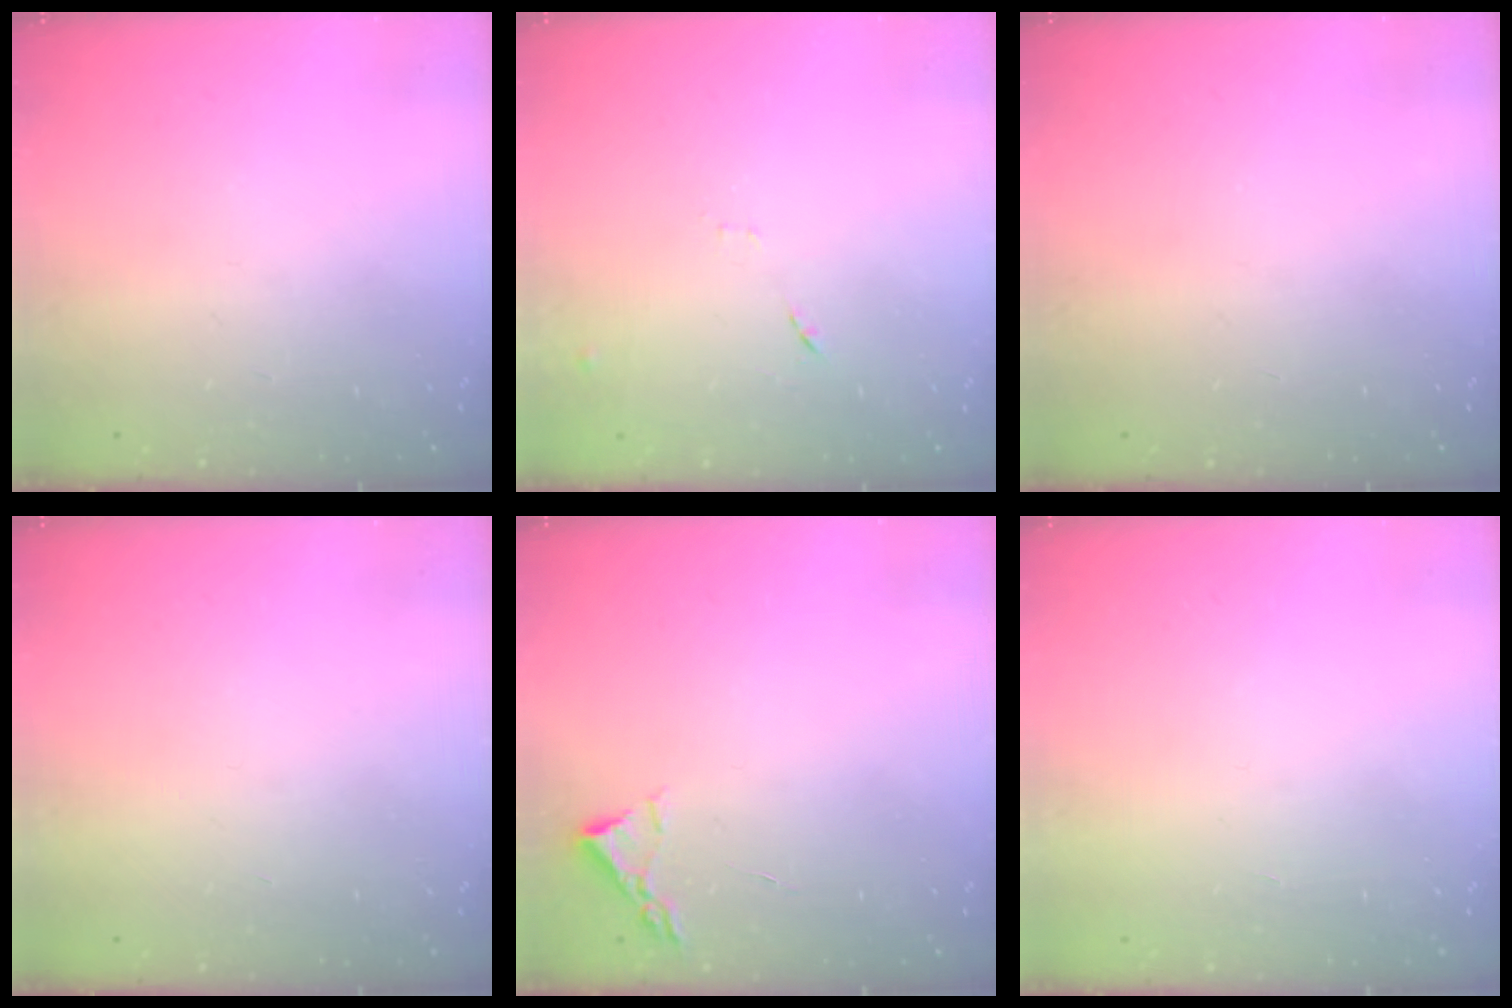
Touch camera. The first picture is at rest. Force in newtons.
{"total": 7.3, "press": 7.2, "slide": 0.7}
{"total": 0.0}
{"total": 1.5, "press": 1.5, "slide": 0.1}
{"total": 2.4, "press": 2.3, "slide": 0.3}
{"total": 1.7, "press": 1.7, "slide": 0.1}